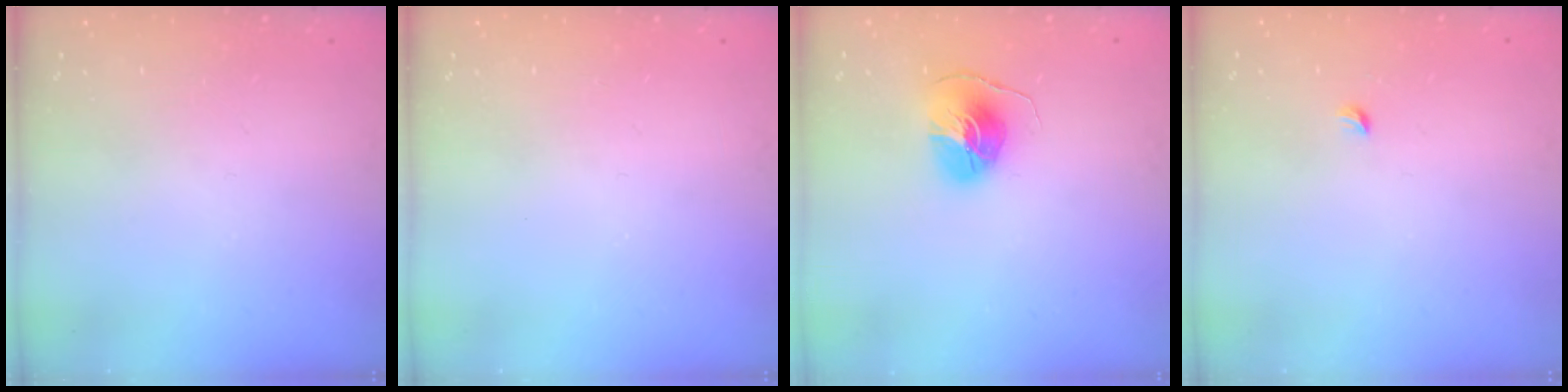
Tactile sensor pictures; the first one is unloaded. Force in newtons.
{"total": 0.0}
{"total": 9.2, "press": 9.2, "slide": 0.4}
{"total": 2.7, "press": 2.6, "slide": 0.6}